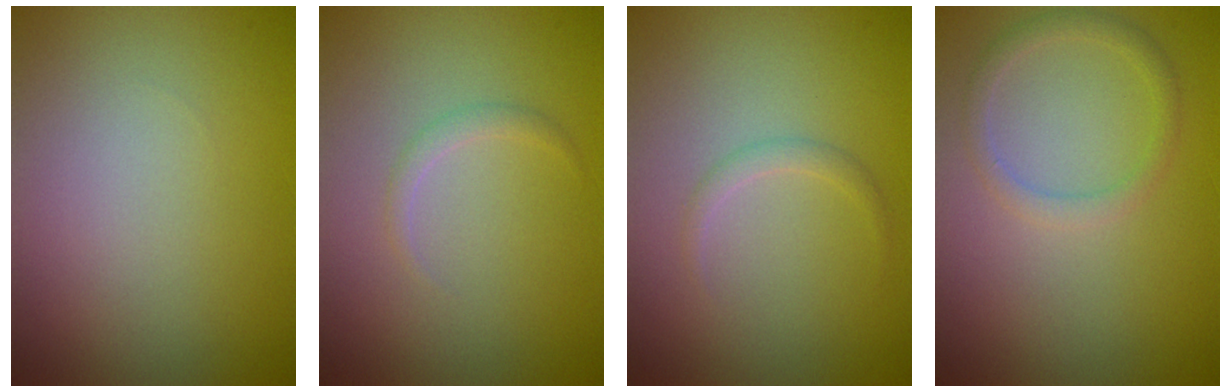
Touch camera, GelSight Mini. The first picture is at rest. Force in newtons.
{"total": 0.9, "press": 0.9, "slide": 0.0}
{"total": 1.0, "press": 1.0, "slide": 0.0}
{"total": 1.6, "press": 1.6, "slide": 0.1}